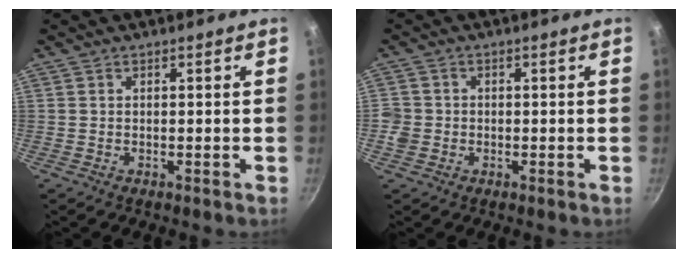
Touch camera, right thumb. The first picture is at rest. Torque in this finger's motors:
{"motor_torque": [0.42, -0.26, 0.49, 0.03, 0.01]}